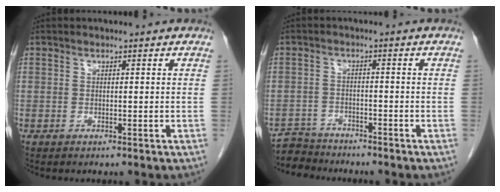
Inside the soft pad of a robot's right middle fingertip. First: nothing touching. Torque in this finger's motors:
{"motor_torque": [0.24, -0.16, 0.02, -0.03]}